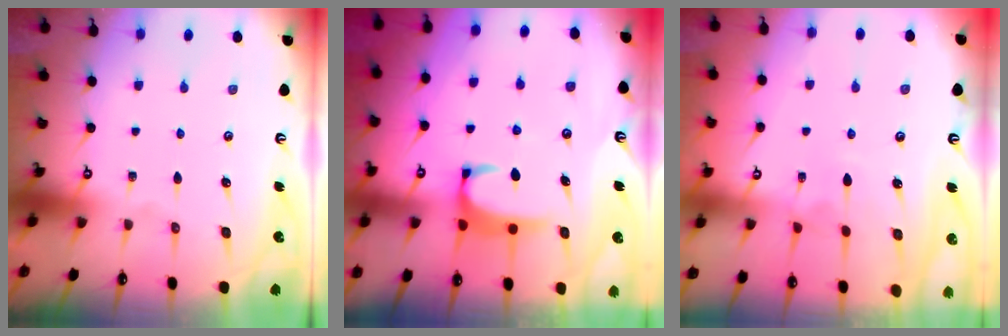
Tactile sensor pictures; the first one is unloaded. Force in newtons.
{"total": 2.0, "press": 2.0, "slide": 0.3}
{"total": 4.5, "press": 4.5, "slide": 0.1}